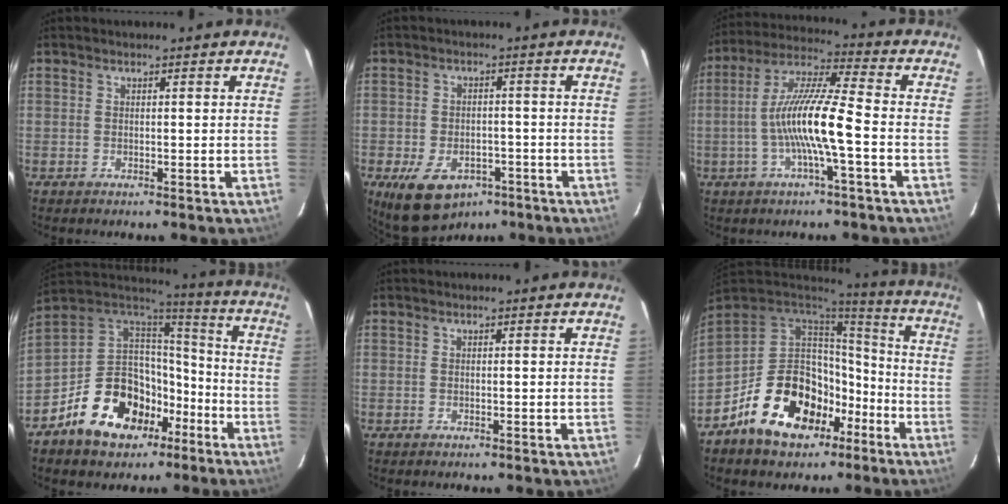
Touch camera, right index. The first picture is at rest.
{"total": 12.2, "force": [-6.9, 7.7, 6.4], "torque": [-0.148, -0.012, -0.095]}
{"total": 12.6, "force": [-3.0, 0.7, 12.2], "torque": [-0.239, 0.012, -0.060]}
{"total": 19.8, "force": [-10.1, 13.1, 11.0], "torque": [-0.235, 0.024, -0.152]}
{"total": 0.0}
{"total": 20.3, "force": [-9.2, 13.2, 12.3], "torque": [-0.256, 0.013, -0.134]}